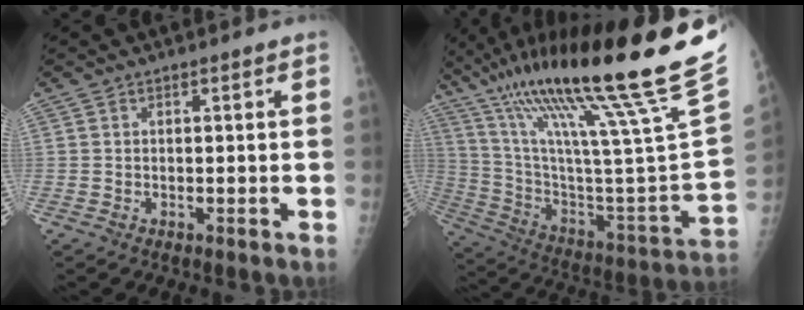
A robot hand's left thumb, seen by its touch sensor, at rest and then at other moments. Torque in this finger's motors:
{"motor_torque": [0.86, 0.19, 1.93, -0.84, 0.24]}